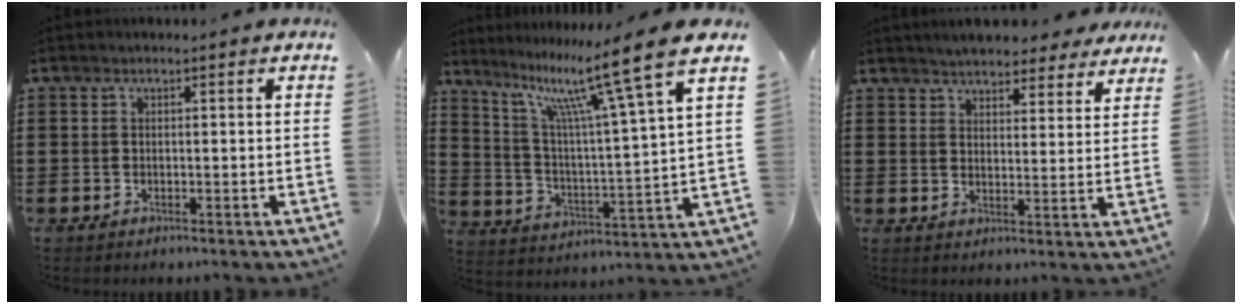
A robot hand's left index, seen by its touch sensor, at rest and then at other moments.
{"total": 13.1, "force": [9.5, 0.3, 9.0], "torque": [-0.182, -0.059, 0.146]}
{"total": 4.6, "force": [4.5, 0.7, 0.5], "torque": [-0.026, -0.014, 0.084]}